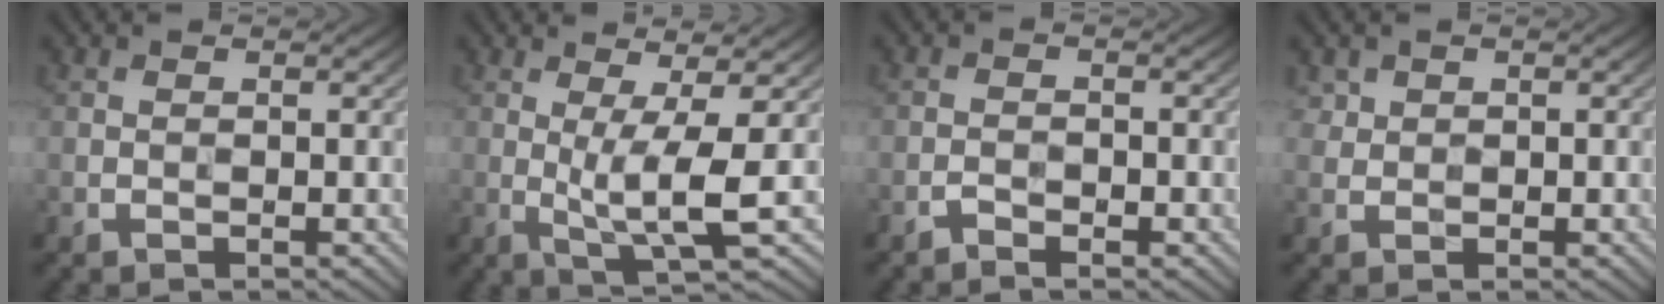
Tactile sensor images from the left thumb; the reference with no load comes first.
{"total": 5.5, "force": [0.2, 0.6, 5.4], "torque": [-0.108, 0.006, 0.008]}
{"total": 1.6, "force": [-1.3, 0.4, 0.9], "torque": [-0.017, 0.005, -0.028]}
{"total": 1.7, "force": [0.9, 1.4, 0.3], "torque": [-0.010, 0.000, 0.019]}